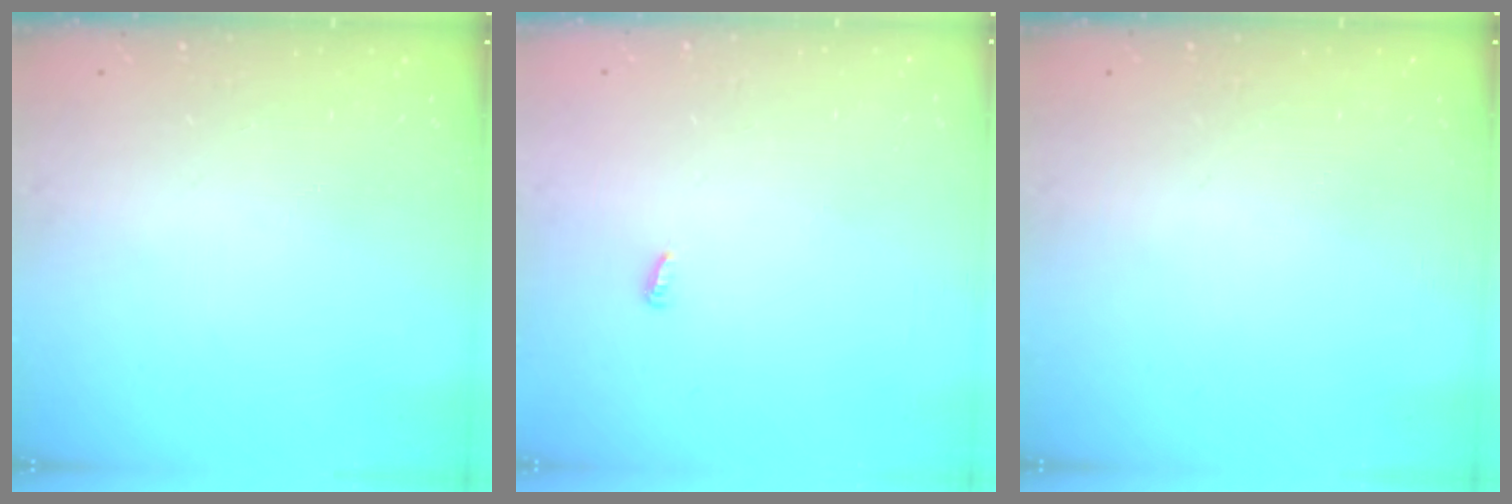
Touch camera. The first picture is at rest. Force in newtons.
{"total": 2.9, "press": 2.9, "slide": 0.2}
{"total": 0.0}